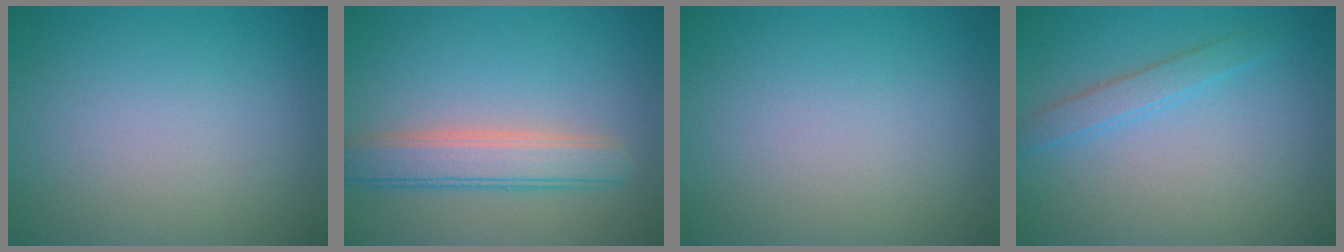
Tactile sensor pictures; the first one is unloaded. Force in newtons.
{"total": 4.2, "press": 4.2, "slide": 0.4}
{"total": 0.0}
{"total": 1.8, "press": 1.8, "slide": 0.1}